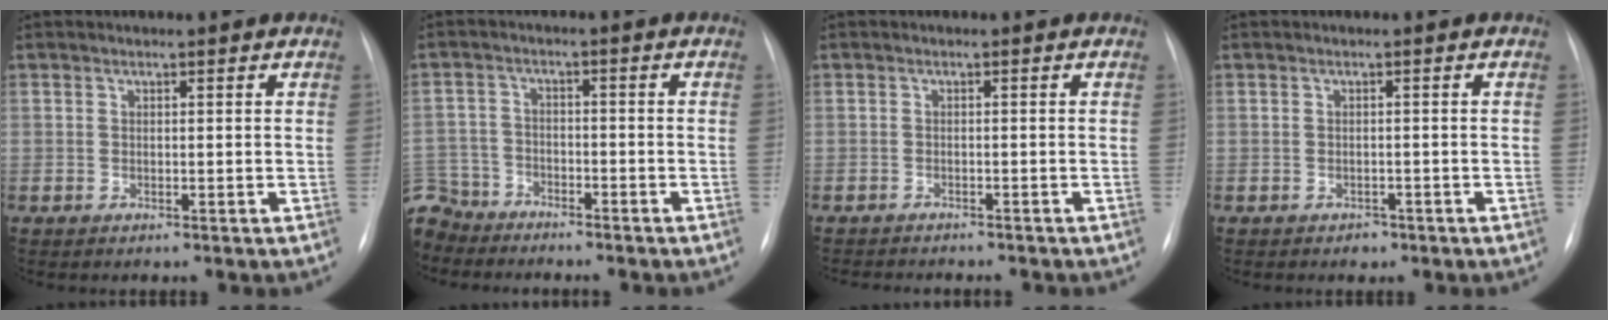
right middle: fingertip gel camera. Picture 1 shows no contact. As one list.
[{"total": 9.1, "force": [-8.0, 4.2, 0.9], "torque": [-0.034, 0.004, -0.151]}, {"total": 7.0, "force": [-6.3, 1.6, 2.6], "torque": [-0.031, -0.001, -0.082]}, {"total": 1.4, "force": [-0.9, 1.0, 0.3], "torque": [-0.006, 0.002, -0.011]}]